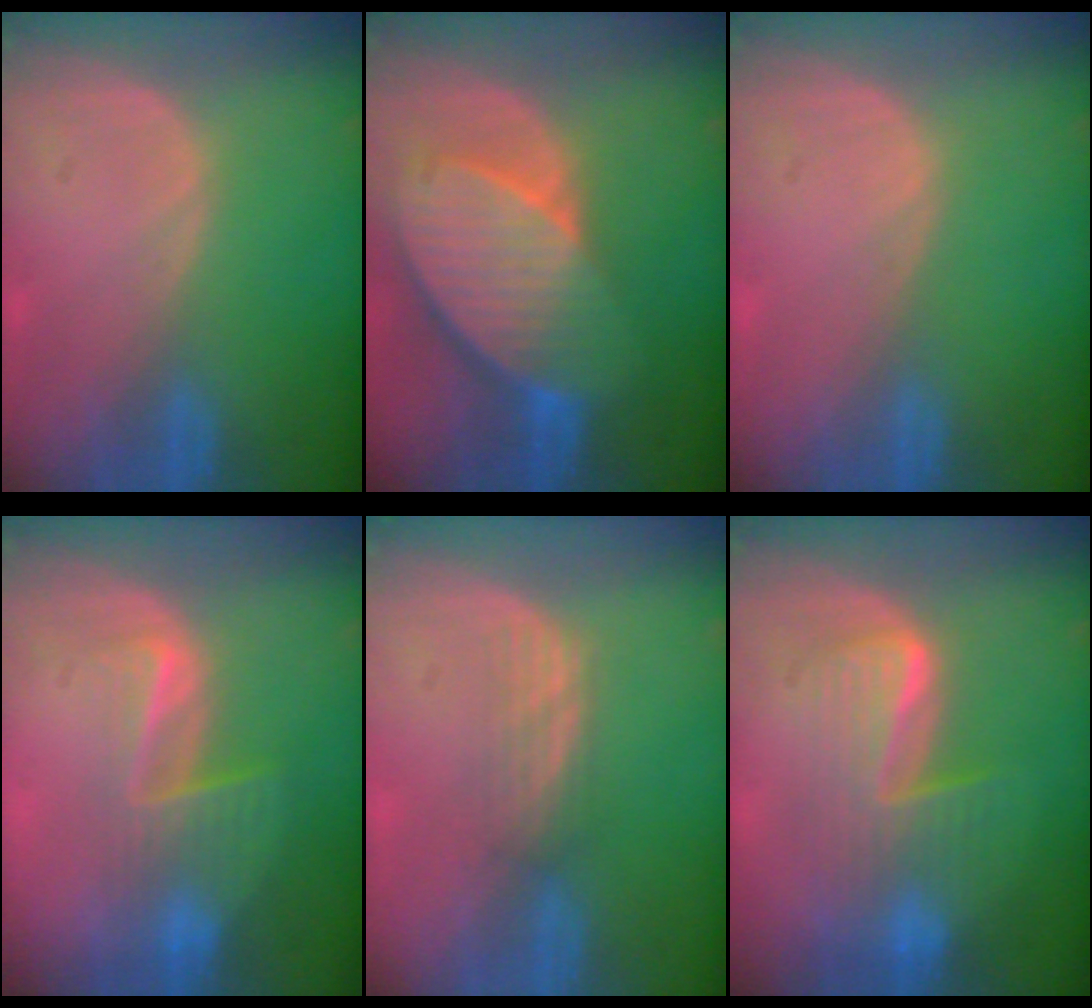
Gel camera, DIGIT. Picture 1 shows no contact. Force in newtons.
{"total": 10.2, "press": 8.9, "slide": 5.0}
{"total": 0.0}
{"total": 6.6, "press": 5.6, "slide": 3.5}
{"total": 3.0, "press": 2.6, "slide": 1.5}
{"total": 7.3, "press": 7.3, "slide": 0.2}